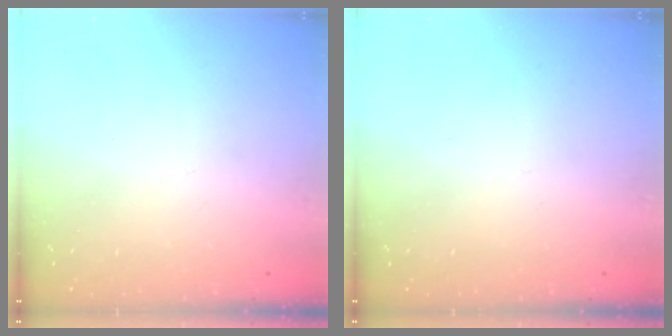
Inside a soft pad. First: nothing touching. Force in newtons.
{"total": 0.0}